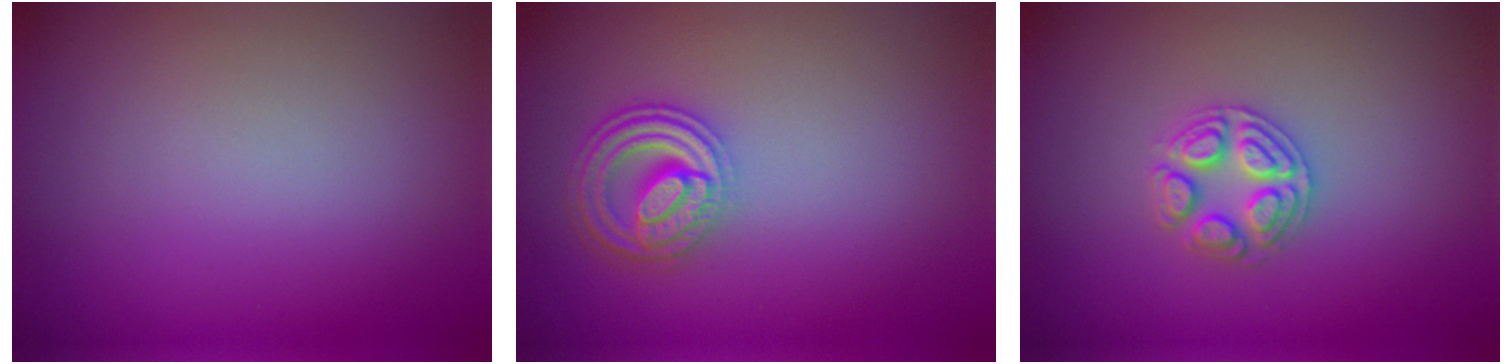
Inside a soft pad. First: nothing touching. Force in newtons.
{"total": 4.6, "press": 3.6, "slide": 2.9}
{"total": 2.5, "press": 2.5, "slide": 0.4}